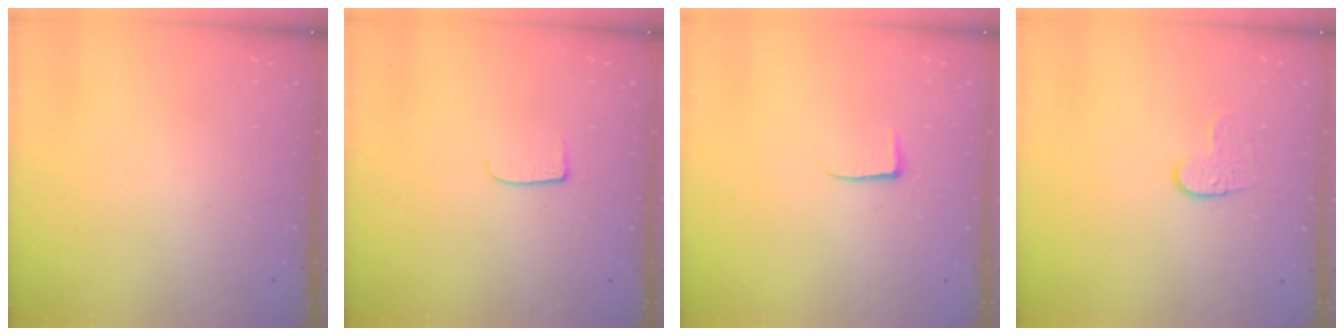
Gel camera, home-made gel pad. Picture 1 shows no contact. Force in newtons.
{"total": 6.5, "press": 6.5, "slide": 0.7}
{"total": 4.0, "press": 4.0, "slide": 0.5}
{"total": 5.8, "press": 5.7, "slide": 0.4}